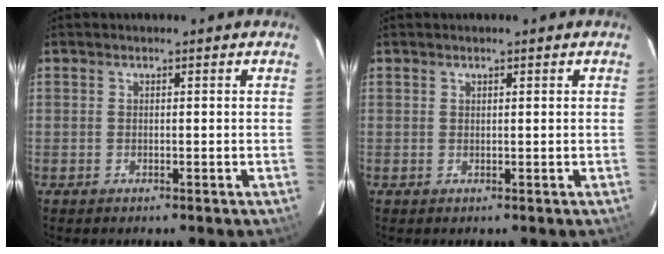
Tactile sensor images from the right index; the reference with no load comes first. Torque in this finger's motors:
{"motor_torque": [0.10, -0.02, -0.07, -0.01]}